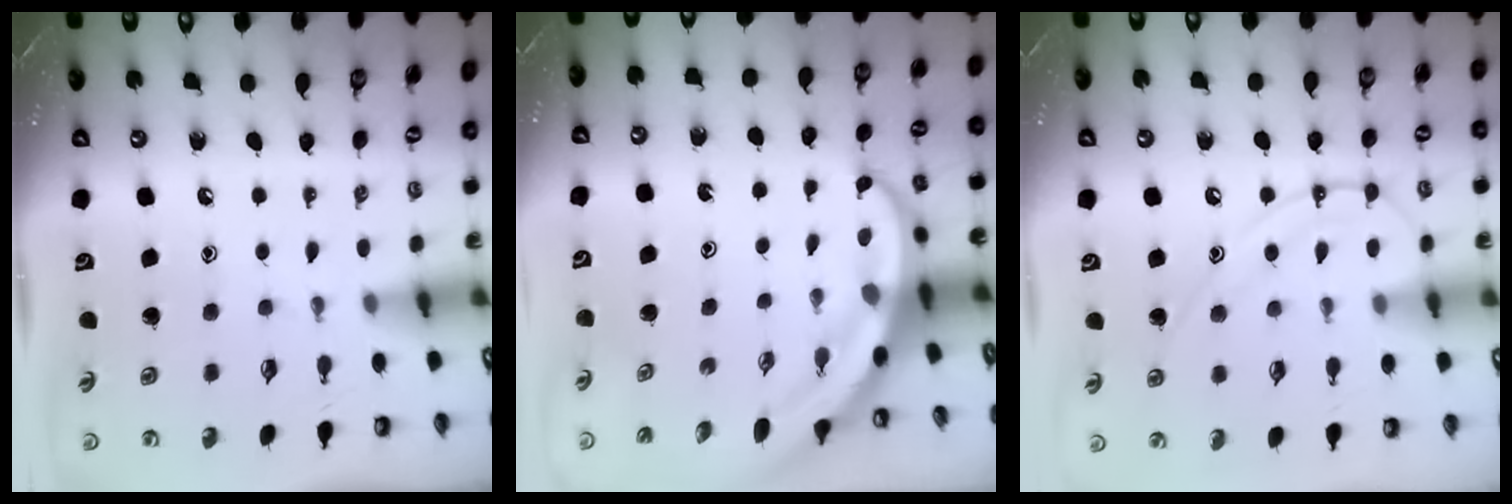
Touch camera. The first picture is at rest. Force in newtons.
{"total": 5.3, "press": 5.2, "slide": 0.7}
{"total": 11.1, "press": 11.0, "slide": 1.1}